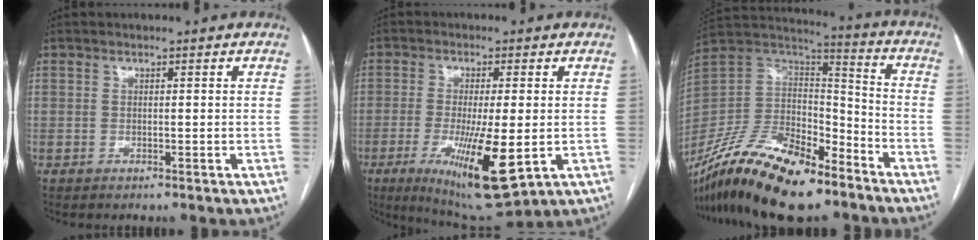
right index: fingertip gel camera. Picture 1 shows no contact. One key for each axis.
{"total": 13.1, "fx": -3.6, "fy": 2.3, "fz": 12.3, "tx": -0.217, "ty": -0.037, "tz": -0.048}
{"total": 24.2, "fx": -17.2, "fy": 8.4, "fz": 14.9, "tx": -0.283, "ty": -0.006, "tz": -0.310}